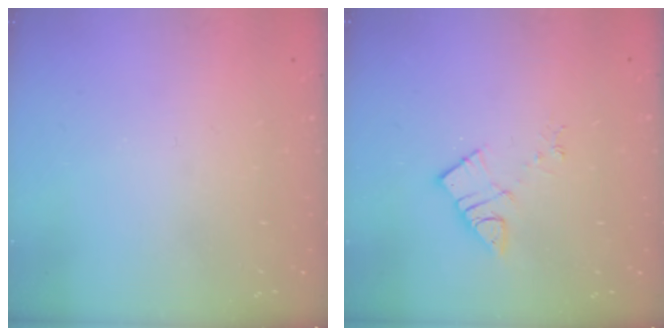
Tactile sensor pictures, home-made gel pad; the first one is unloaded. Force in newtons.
{"total": 6.3, "press": 6.3, "slide": 0.2}